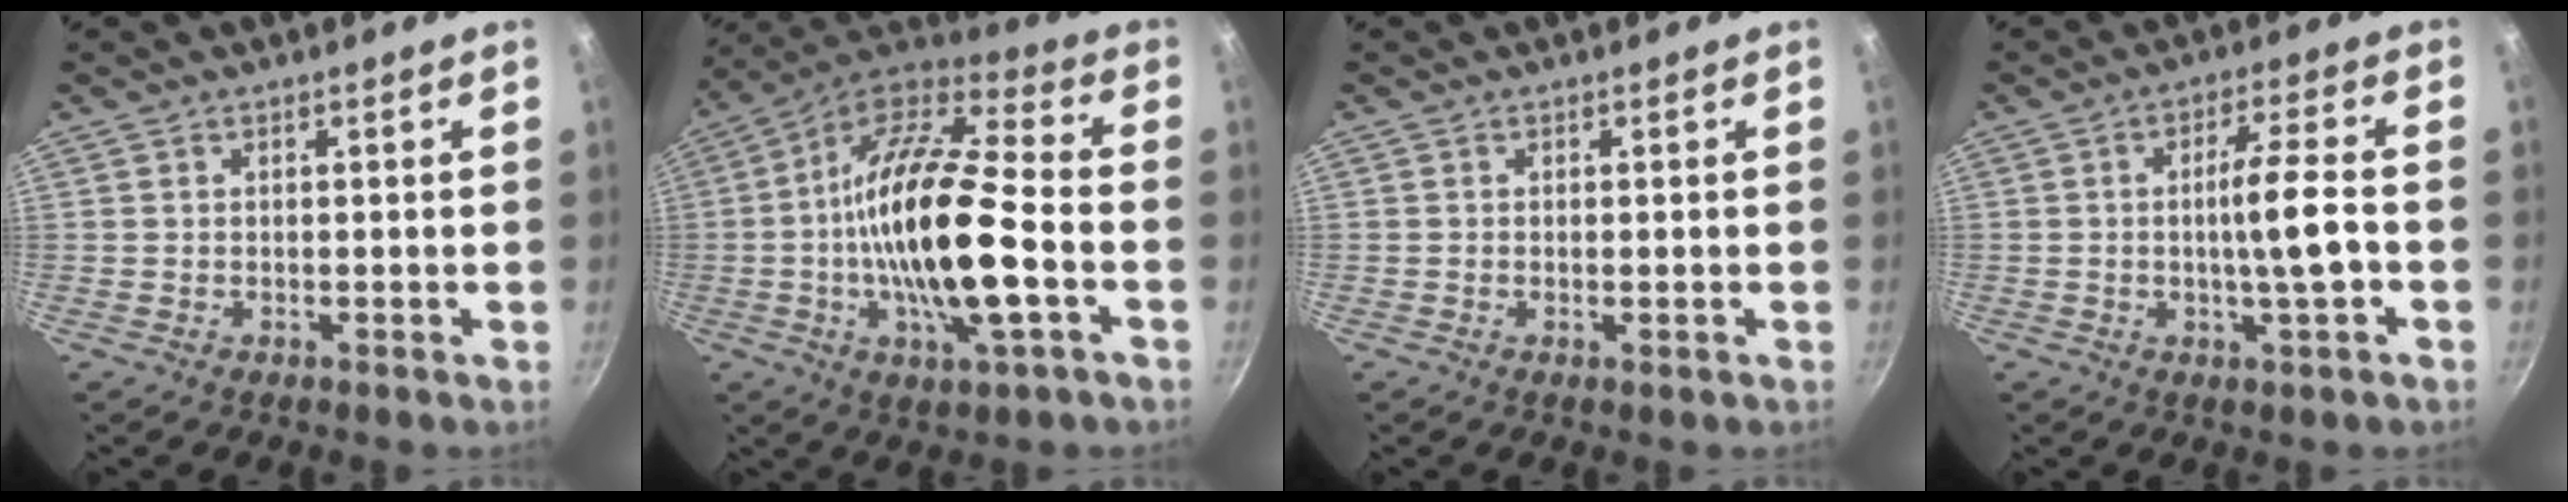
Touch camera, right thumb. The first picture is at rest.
{"total": 22.7, "force": [-3.8, 7.2, 21.2], "torque": [-0.395, 0.025, -0.084]}
{"total": 0.7, "force": [-0.2, 0.1, 0.7], "torque": [-0.013, -0.002, -0.003]}
{"total": 8.2, "force": [-1.5, 0.9, 8.0], "torque": [-0.137, 0.015, -0.026]}